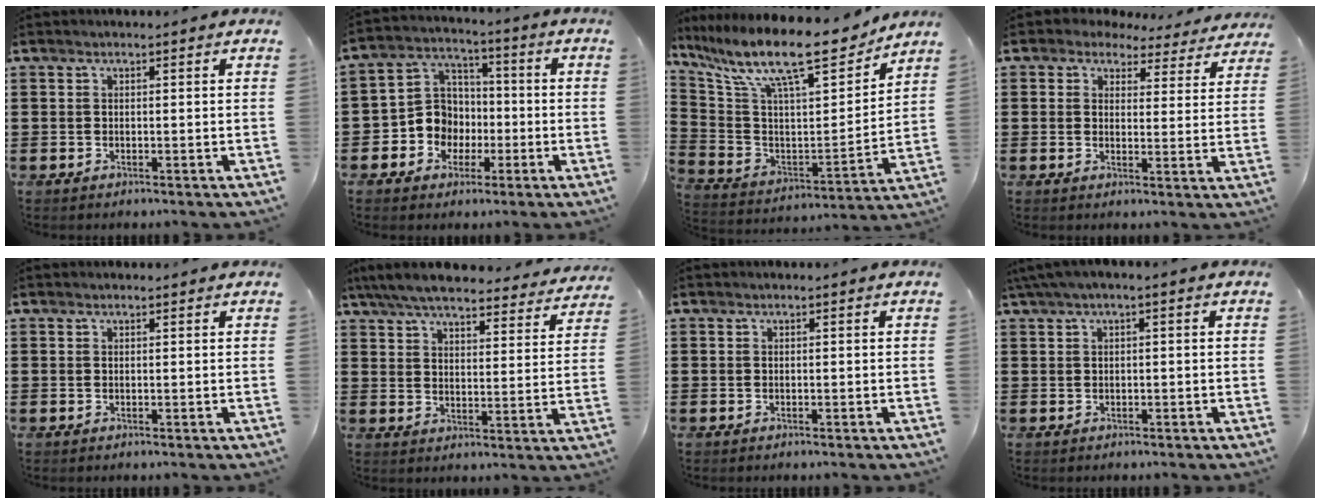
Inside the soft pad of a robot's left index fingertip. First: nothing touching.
{"total": 7.7, "force": [-2.1, 7.0, 2.3], "torque": [-0.082, 0.010, -0.042]}
{"total": 15.3, "force": [11.8, 3.0, 9.2], "torque": [-0.205, -0.075, 0.199]}
{"total": 3.6, "force": [3.2, 1.4, 0.9], "torque": [-0.026, -0.016, 0.054]}
{"total": 0.0}
{"total": 6.9, "force": [6.4, 0.7, 2.5], "torque": [-0.074, -0.031, 0.113]}
{"total": 0.0}
{"total": 1.6, "force": [-0.2, 0.3, 1.5], "torque": [-0.032, -0.005, -0.007]}